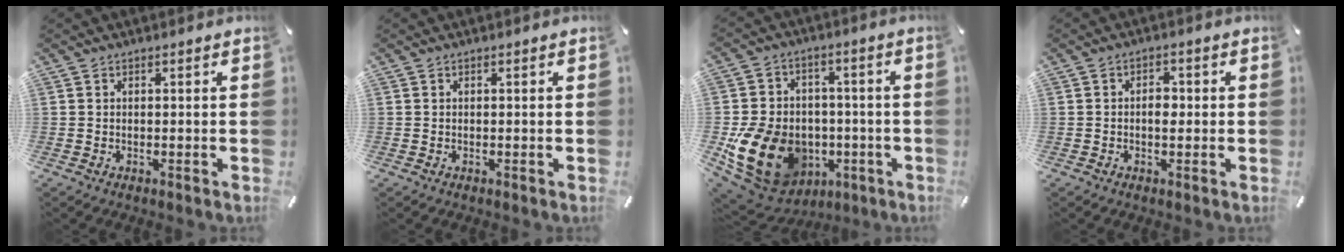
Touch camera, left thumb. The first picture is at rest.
{"total": 0.0}
{"total": 19.5, "force": [-4.6, 15.4, 11.0], "torque": [-0.203, 0.014, -0.059]}
{"total": 3.3, "force": [-0.3, 2.0, 2.7], "torque": [-0.035, 0.000, -0.009]}